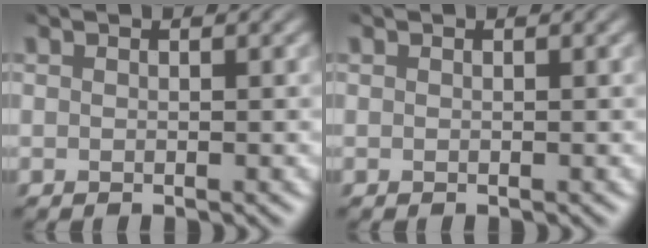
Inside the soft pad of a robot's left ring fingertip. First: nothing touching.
{"total": 0.0}